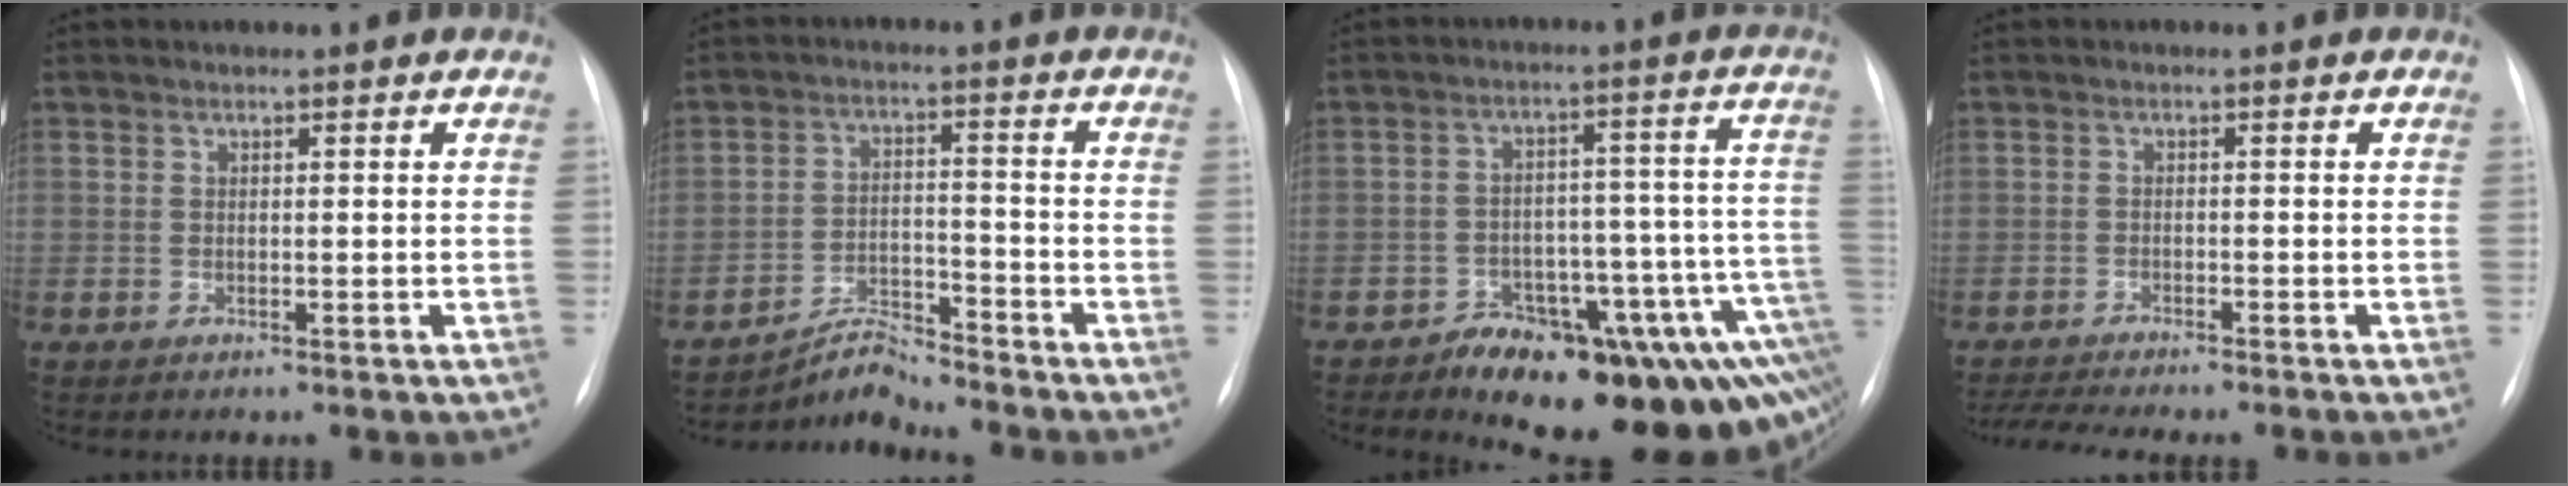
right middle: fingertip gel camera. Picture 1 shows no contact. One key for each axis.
{"total": 5.0, "fx": -5.0, "fy": 0.1, "fz": -0.2, "tx": -0.003, "ty": 0.001, "tz": -0.082}
{"total": 20.2, "fx": -13.4, "fy": 6.4, "fz": 13.7, "tx": -0.056, "ty": 0.051, "tz": -0.160}
{"total": 9.1, "fx": -8.1, "fy": 0.9, "fz": 4.0, "tx": -0.060, "ty": -0.005, "tz": -0.118}